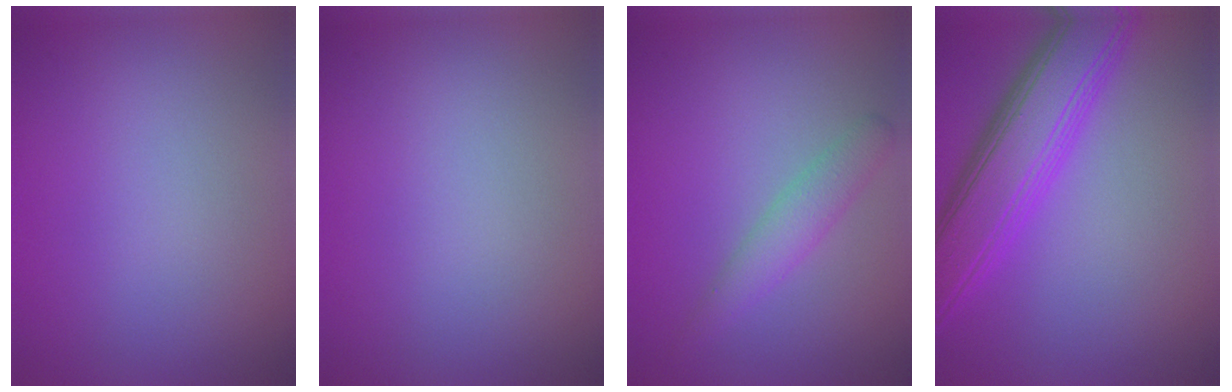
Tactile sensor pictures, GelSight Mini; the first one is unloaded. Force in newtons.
{"total": 0.0}
{"total": 2.3, "press": 2.3, "slide": 0.2}
{"total": 7.3, "press": 7.3, "slide": 0.2}